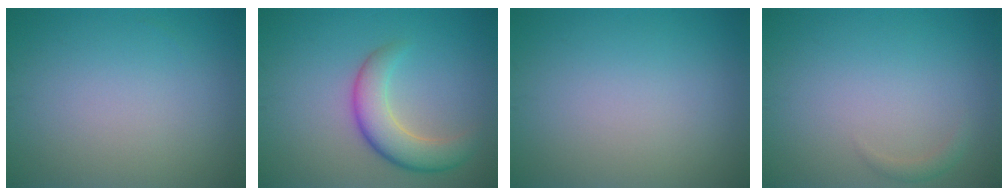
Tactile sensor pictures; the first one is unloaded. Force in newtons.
{"total": 4.8, "press": 4.8, "slide": 0.3}
{"total": 0.0}
{"total": 0.9, "press": 0.9, "slide": 0.1}